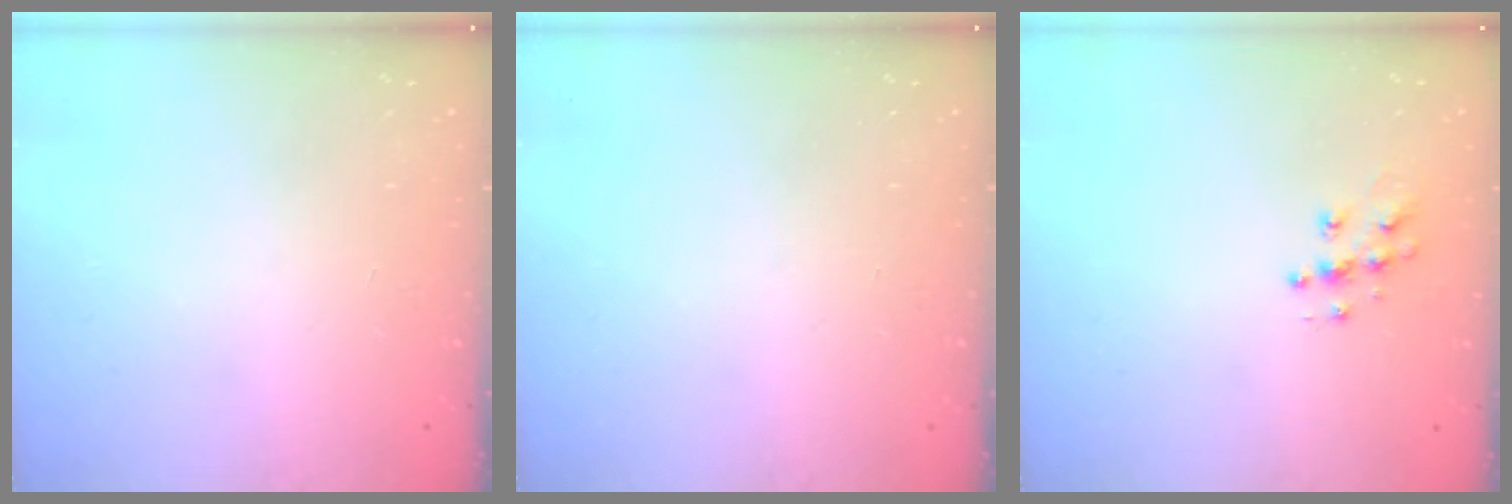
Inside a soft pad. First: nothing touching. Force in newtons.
{"total": 0.0}
{"total": 8.0, "press": 8.0, "slide": 0.4}